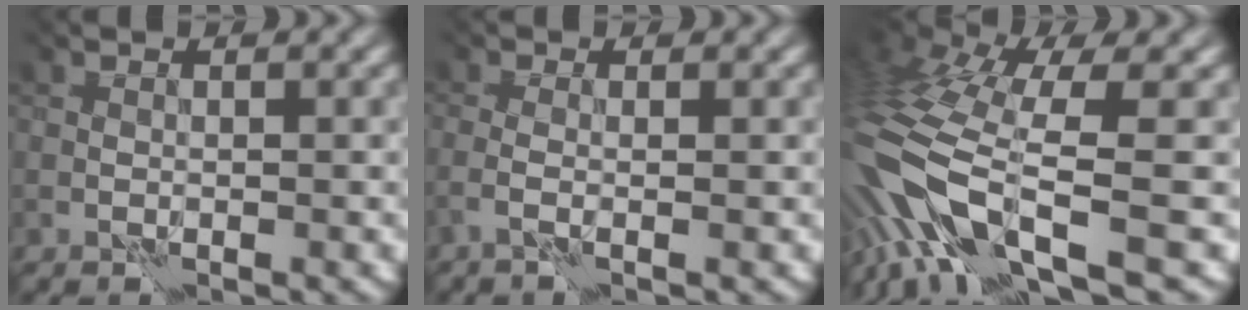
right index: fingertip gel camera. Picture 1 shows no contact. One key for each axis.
{"total": 1.5, "fx": -0.6, "fy": 0.5, "fz": 1.3, "tx": -0.044, "ty": -0.001, "tz": -0.015}
{"total": 12.6, "fx": -4.1, "fy": 4.4, "fz": 11.0, "tx": -0.258, "ty": -0.009, "tz": -0.060}